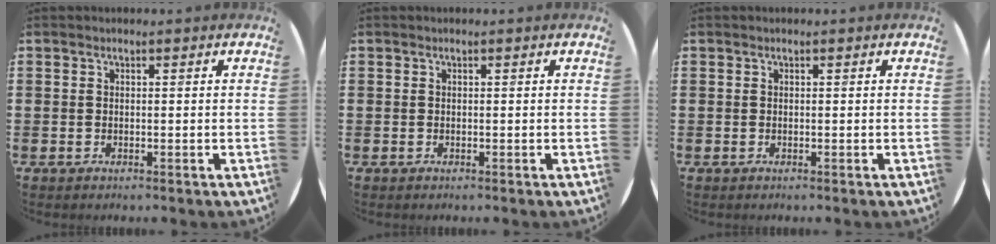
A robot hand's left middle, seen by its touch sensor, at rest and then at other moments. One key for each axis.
{"total": 0.0}
{"total": 0.0}